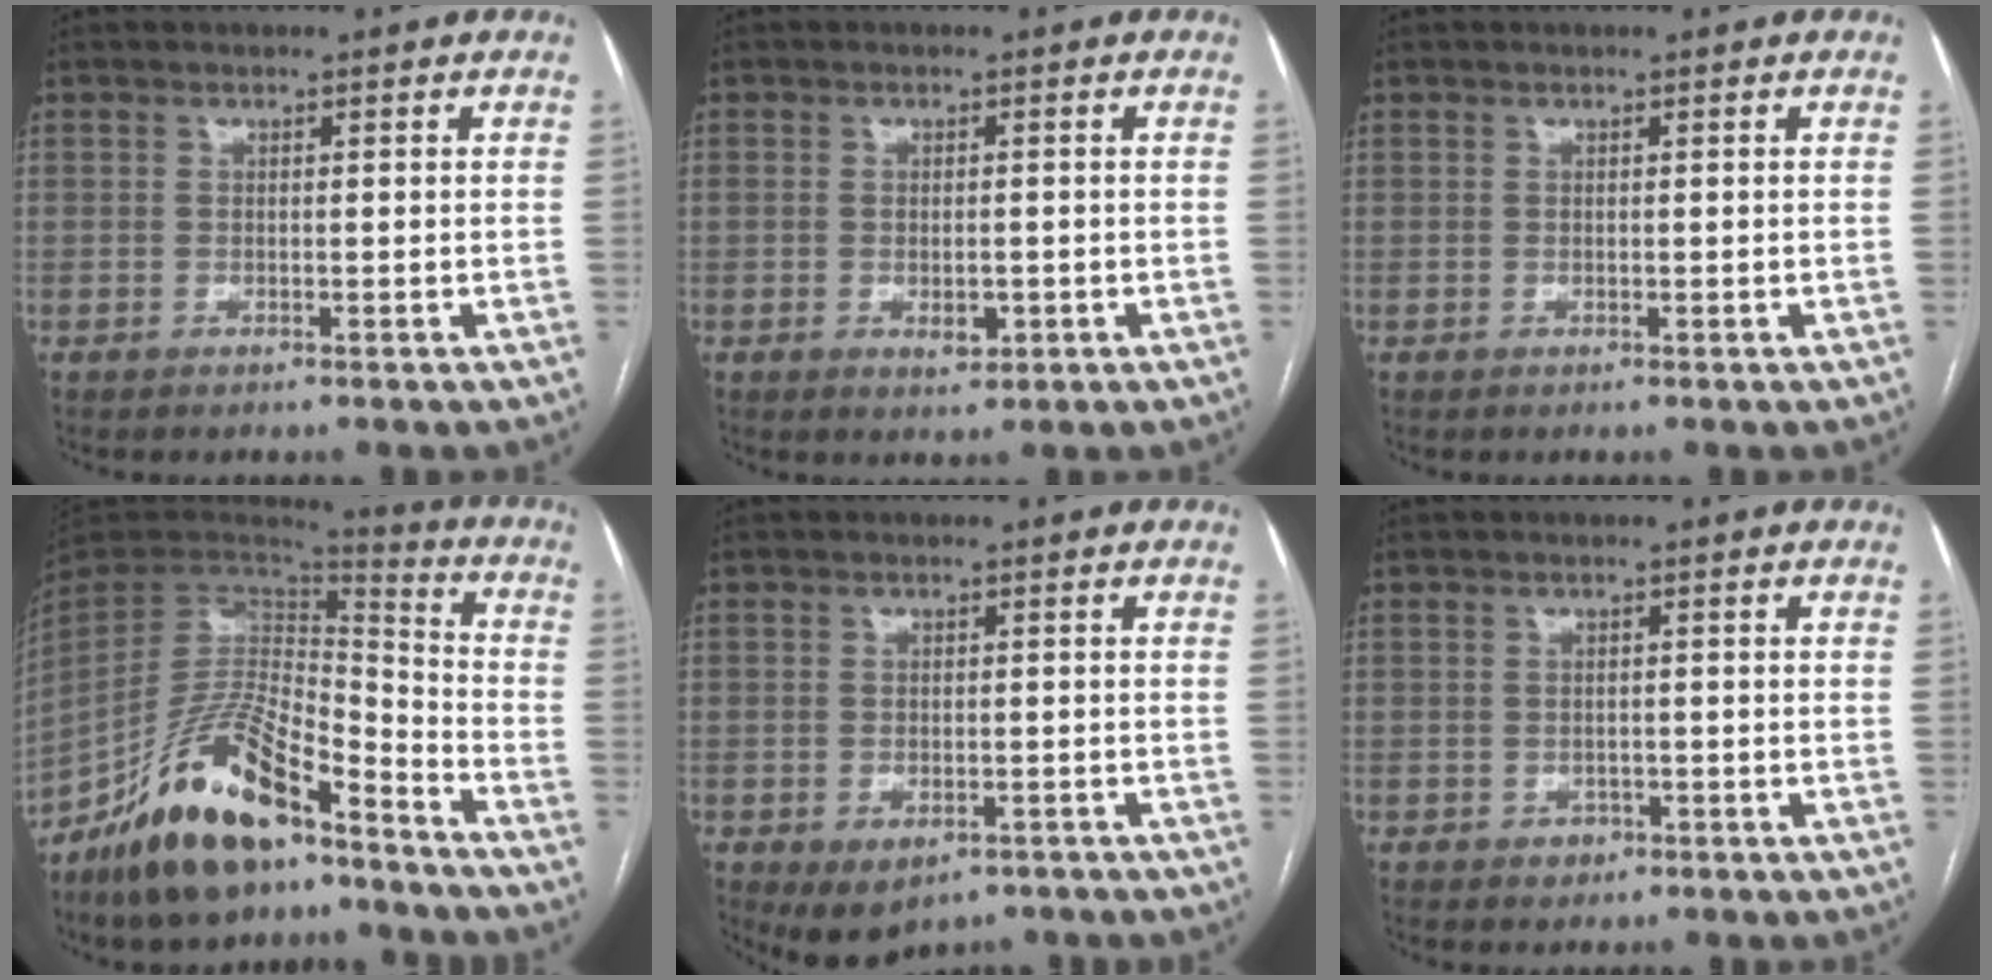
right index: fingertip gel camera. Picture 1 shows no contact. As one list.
[{"total": 2.9, "force": [-0.8, 1.6, 2.3], "torque": [-0.040, 0.000, -0.005]}, {"total": 0.0}, {"total": 17.6, "force": [-12.4, 5.3, 11.3], "torque": [-0.223, 0.007, -0.224]}, {"total": 5.3, "force": [-3.0, 3.3, 2.9], "torque": [-0.043, -0.004, -0.032]}, {"total": 1.8, "force": [-0.8, 1.6, 0.4], "torque": [-0.002, 0.005, -0.008]}]